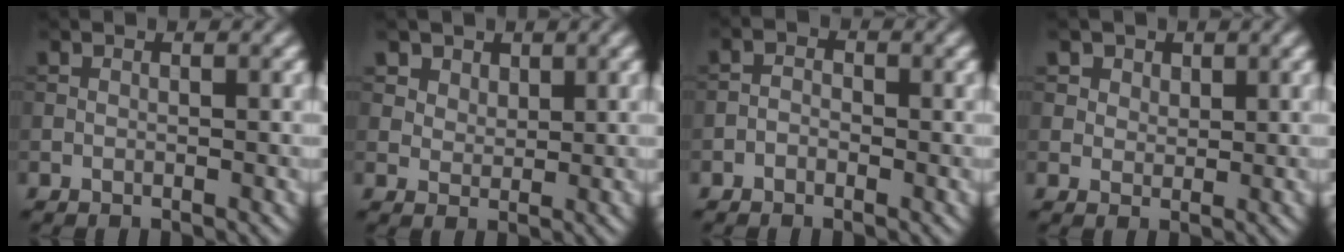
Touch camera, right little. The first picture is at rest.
{"total": 4.3, "force": [2.8, 2.9, 1.6], "torque": [-0.056, -0.007, 0.055]}
{"total": 1.1, "force": [-0.7, 0.7, 0.5], "torque": [-0.007, 0.003, -0.018]}
{"total": 3.3, "force": [2.0, 2.3, 1.3], "torque": [-0.037, -0.002, 0.035]}